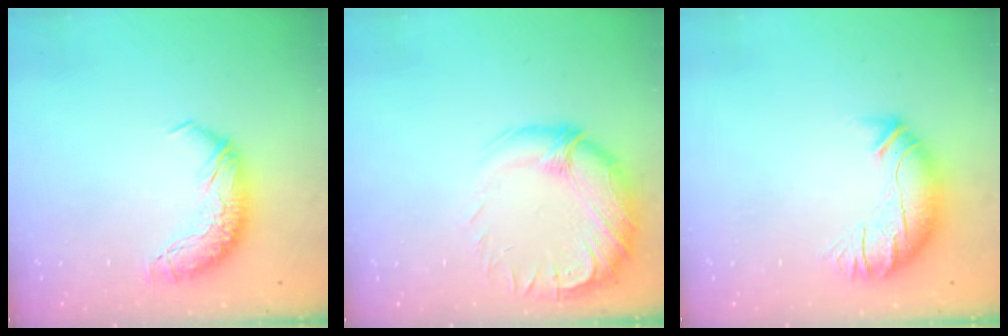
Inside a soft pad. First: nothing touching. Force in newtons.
{"total": 2.9, "press": 0.9, "slide": 2.8}
{"total": 2.5, "press": 0.8, "slide": 2.4}